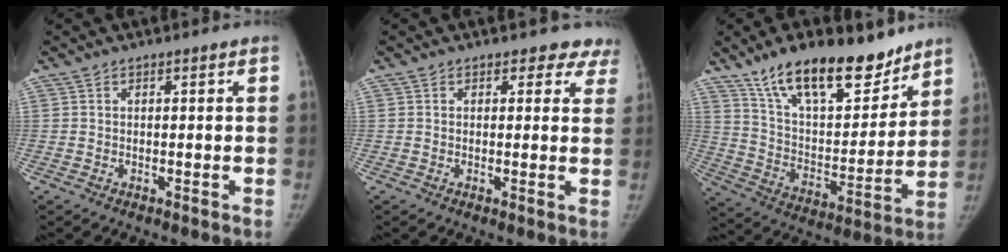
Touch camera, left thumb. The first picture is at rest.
{"total": 5.1, "force": [4.3, 2.7, 0.0], "torque": [0.049, -0.016, 0.020]}
{"total": 21.3, "force": [15.2, 8.9, 11.9], "torque": [-0.148, -0.073, 0.260]}